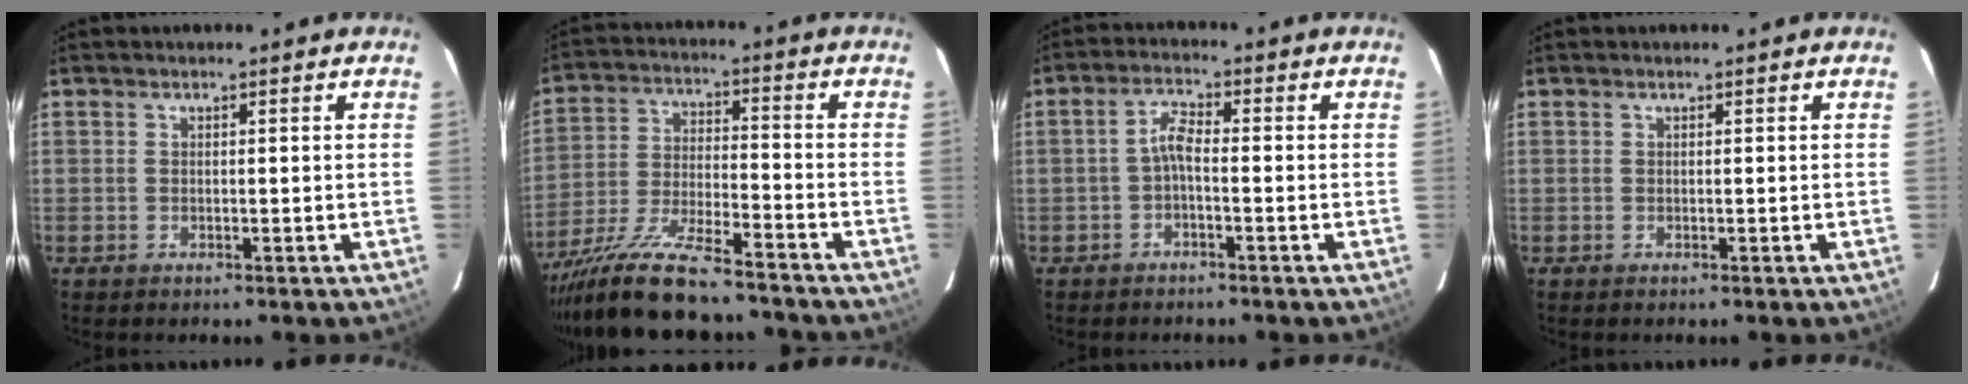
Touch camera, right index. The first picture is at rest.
{"total": 15.9, "force": [-13.4, 2.8, 8.1], "torque": [-0.169, -0.033, -0.231]}
{"total": 3.1, "force": [-1.2, 0.9, 2.7], "torque": [-0.059, 0.009, -0.026]}
{"total": 0.0}